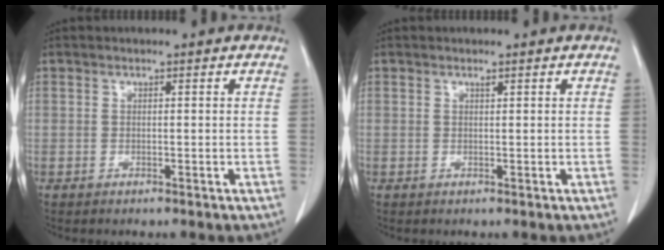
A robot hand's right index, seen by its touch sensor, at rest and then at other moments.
{"total": 0.0}